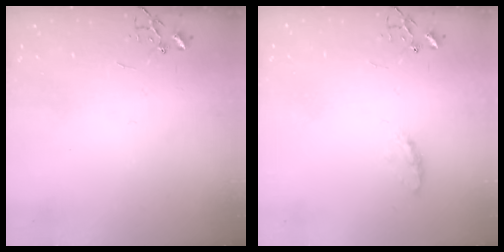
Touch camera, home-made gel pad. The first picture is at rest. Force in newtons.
{"total": 5.0, "press": 5.0, "slide": 0.7}